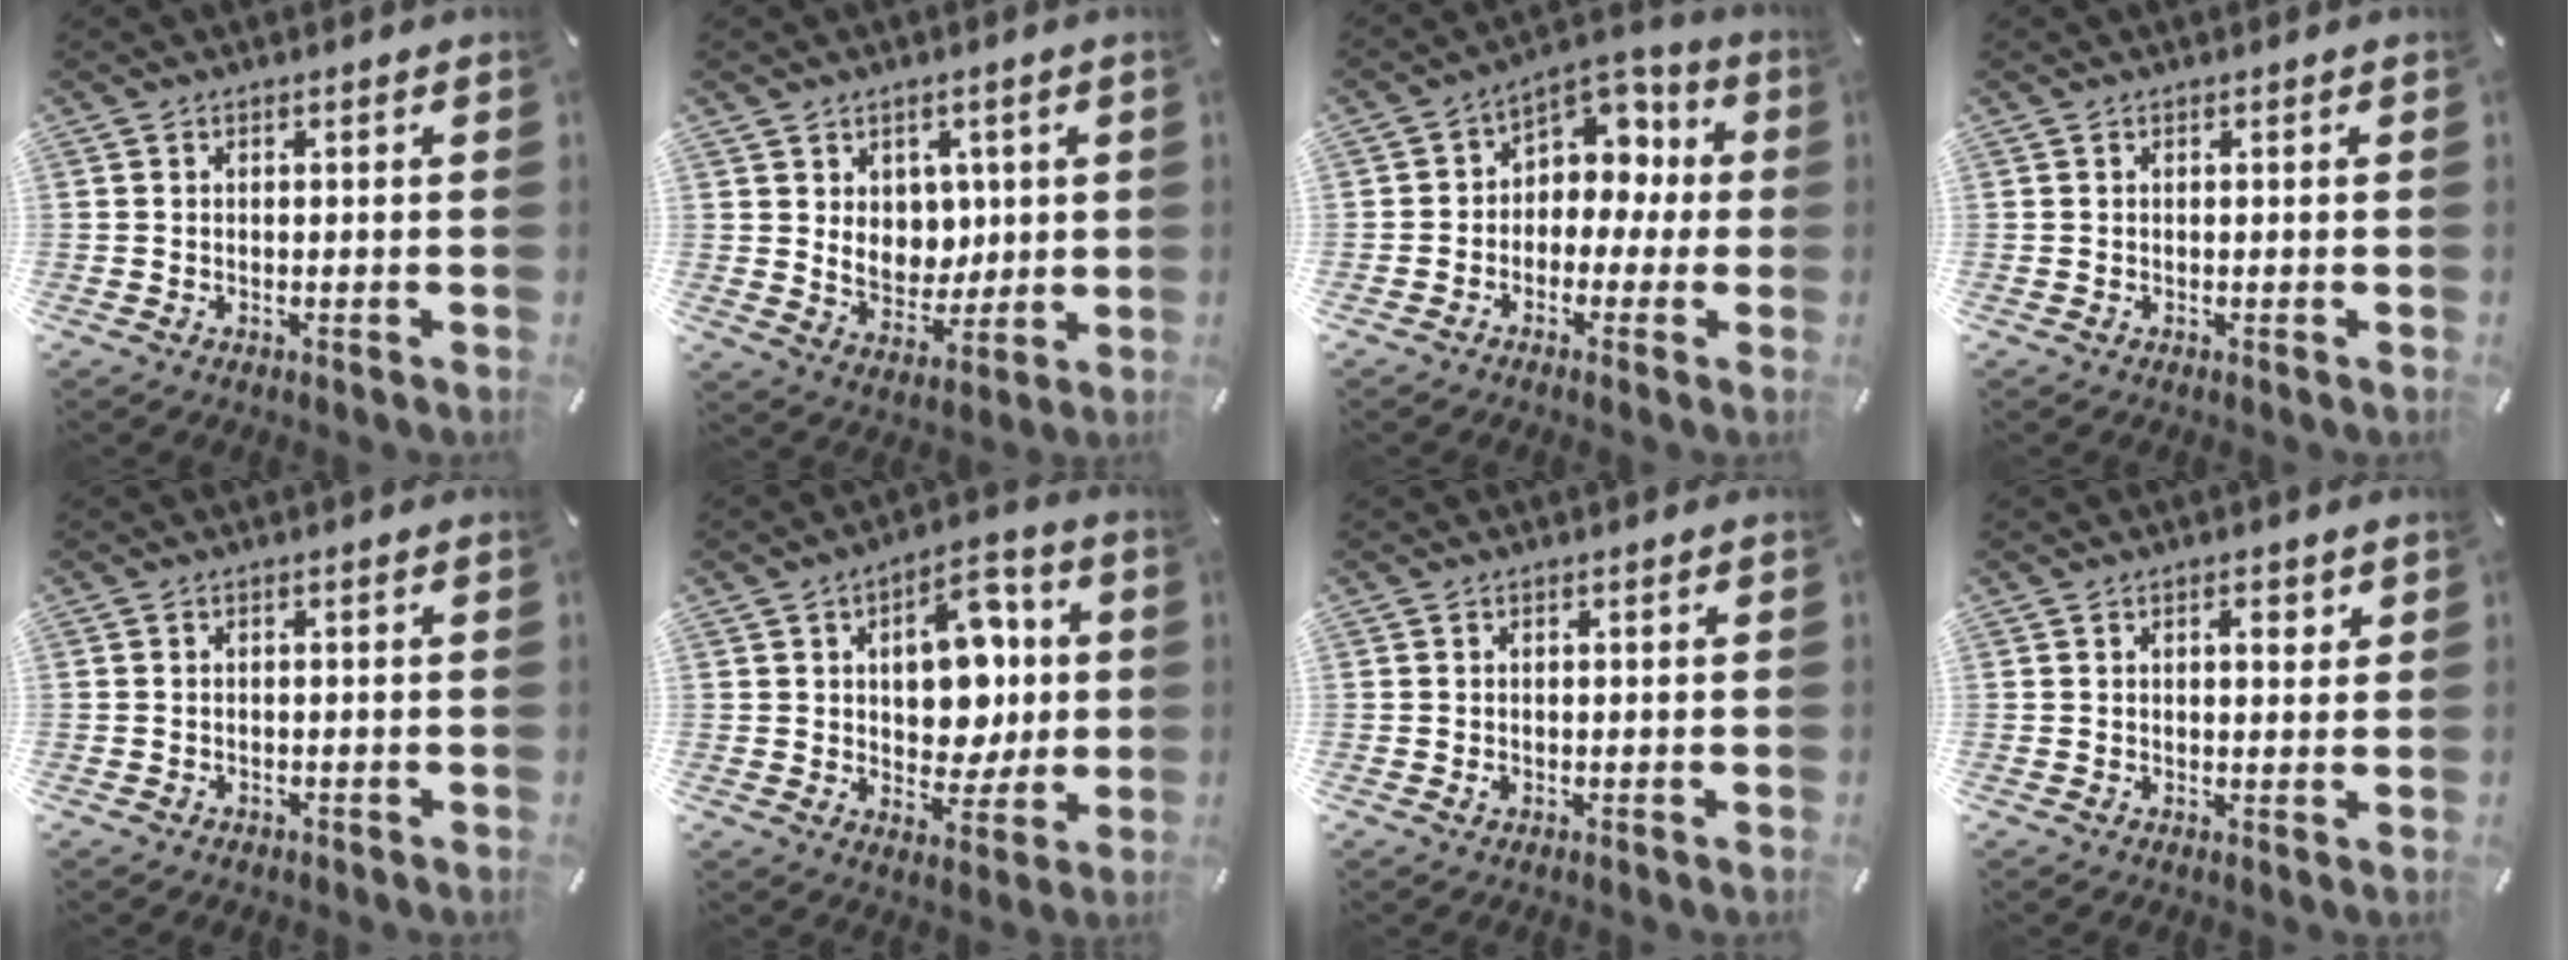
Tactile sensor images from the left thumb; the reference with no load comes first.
{"total": 8.0, "force": [2.6, 6.9, 3.1], "torque": [-0.041, -0.015, 0.050]}
{"total": 7.8, "force": [1.0, 7.1, 3.1], "torque": [-0.039, -0.015, 0.018]}
{"total": 0.0}
{"total": 0.9, "force": [-0.5, 0.7, 0.2], "torque": [-0.004, 0.002, -0.013]}
{"total": 13.8, "force": [2.0, 9.6, 9.7], "torque": [-0.117, 0.002, 0.035]}
{"total": 0.6, "force": [-0.1, 0.6, 0.3], "torque": [-0.007, 0.002, -0.002]}
{"total": 3.0, "force": [1.3, 1.3, 2.3], "torque": [-0.025, -0.004, 0.016]}